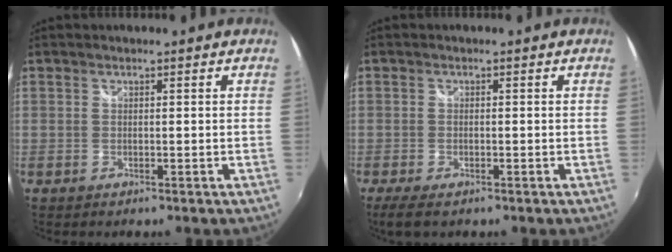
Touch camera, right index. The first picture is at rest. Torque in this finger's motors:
{"motor_torque": [0.30, -0.15, 0.16, 0.03]}